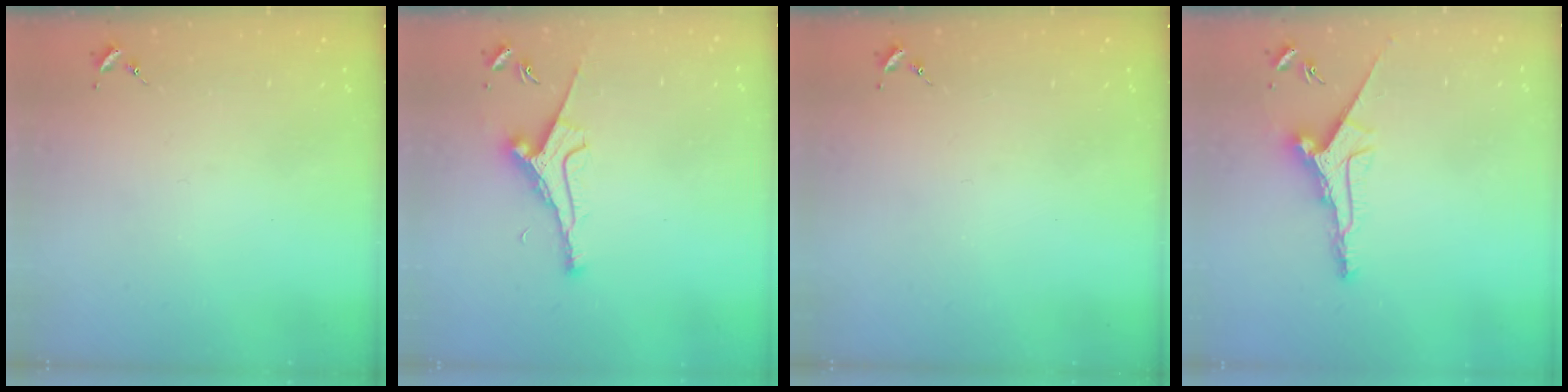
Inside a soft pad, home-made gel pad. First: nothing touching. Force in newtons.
{"total": 9.3, "press": 9.2, "slide": 1.1}
{"total": 0.0}
{"total": 9.4, "press": 9.4, "slide": 0.3}